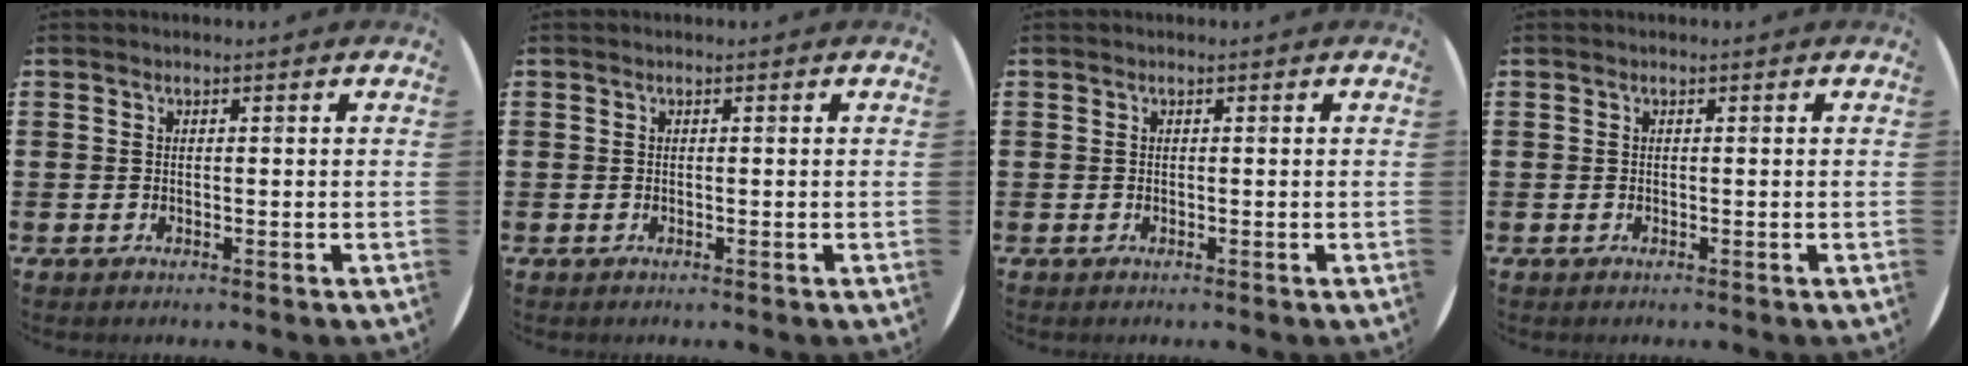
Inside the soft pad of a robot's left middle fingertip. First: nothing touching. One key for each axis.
{"total": 0.0}
{"total": 0.0}
{"total": 0.0}